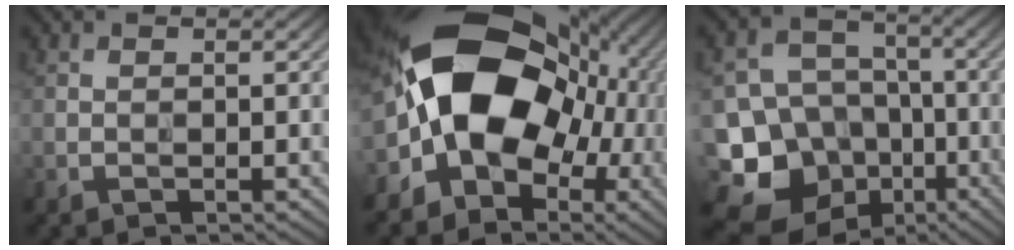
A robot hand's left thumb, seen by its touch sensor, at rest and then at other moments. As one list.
[{"total": 17.8, "force": [-0.7, 13.2, 11.8], "torque": [-0.204, -0.008, -0.009]}, {"total": 18.9, "force": [-9.5, 15.3, 5.8], "torque": [-0.181, -0.050, -0.146]}]